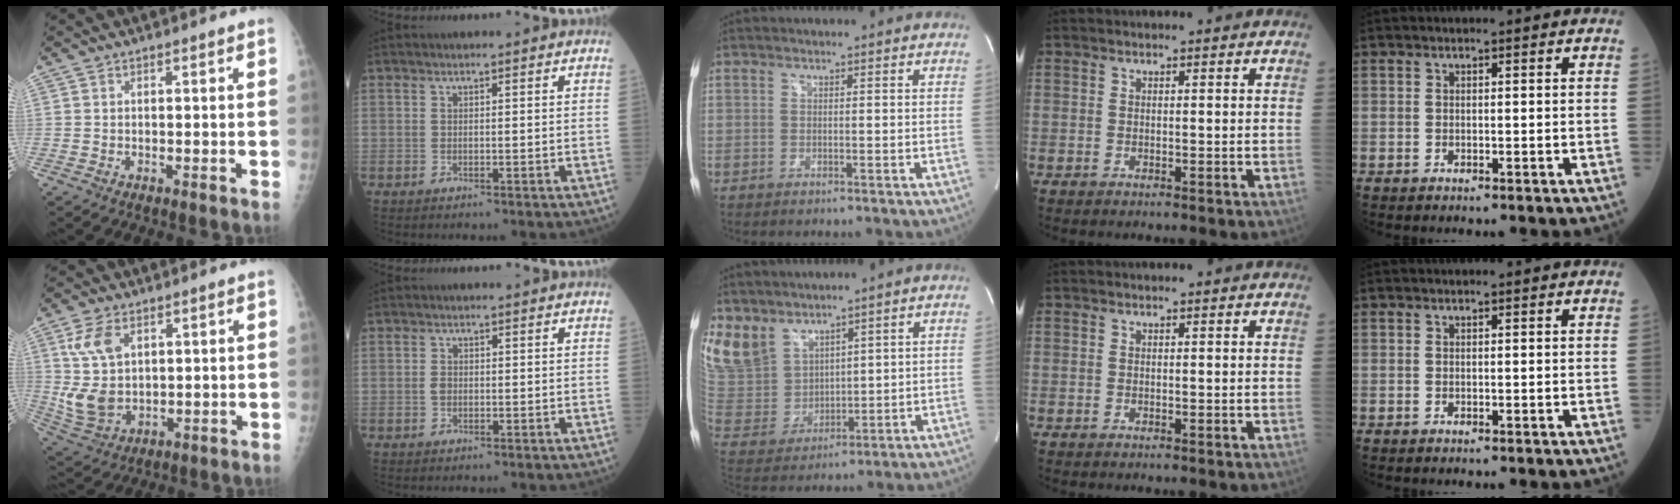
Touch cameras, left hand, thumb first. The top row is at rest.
{"thumb": {"total": 10.3, "force": [3.1, 6.5, 7.4], "torque": [-0.141, -0.011, 0.073]}, "index": {"total": 1.1, "force": [-0.2, 0.8, 0.7], "torque": [-0.016, 0.001, -0.003]}, "middle": {"total": 11.4, "force": [9.3, 5.7, 3.3], "torque": [-0.087, 0.002, 0.211]}}